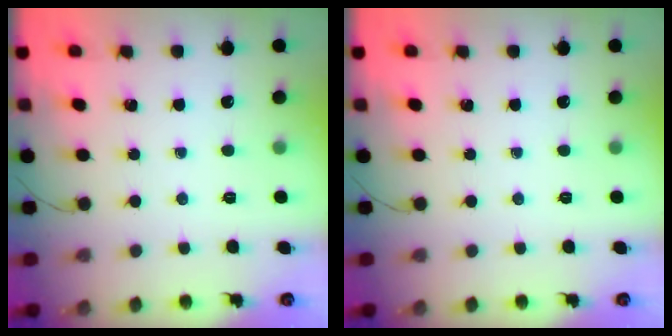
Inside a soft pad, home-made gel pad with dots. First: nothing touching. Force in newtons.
{"total": 0.0}